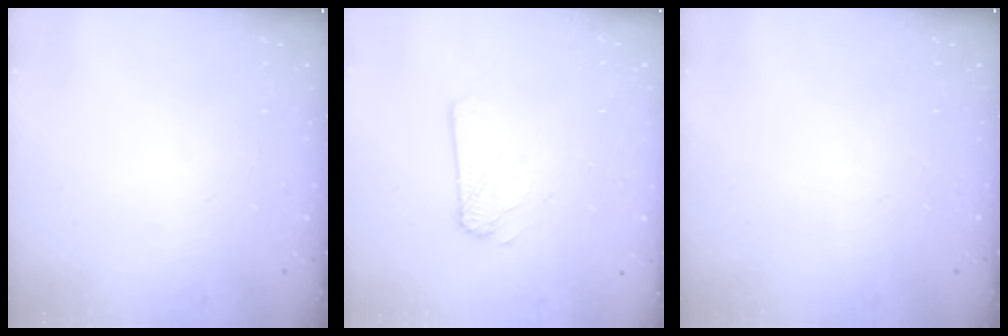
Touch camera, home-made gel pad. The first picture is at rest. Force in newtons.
{"total": 2.3, "press": 2.3, "slide": 0.2}
{"total": 0.0}